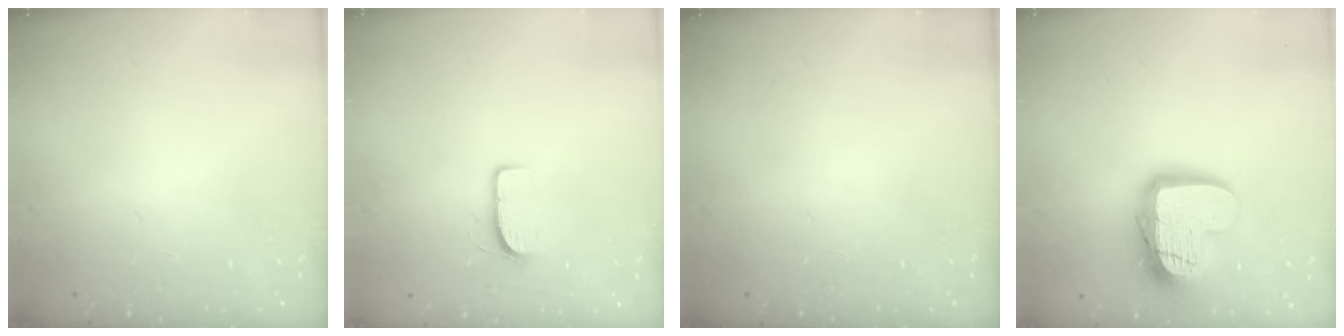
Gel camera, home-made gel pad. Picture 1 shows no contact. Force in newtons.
{"total": 7.0, "press": 7.0, "slide": 0.5}
{"total": 0.0}
{"total": 17.3, "press": 17.3, "slide": 1.7}